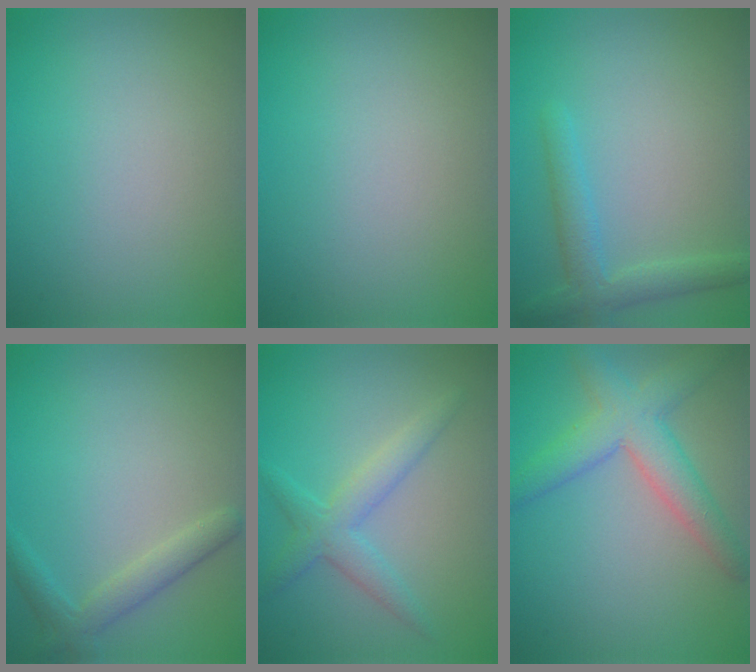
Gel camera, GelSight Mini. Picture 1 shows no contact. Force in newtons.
{"total": 0.0}
{"total": 2.8, "press": 2.8, "slide": 0.2}
{"total": 2.3, "press": 2.3, "slide": 0.1}
{"total": 3.0, "press": 3.0, "slide": 0.1}
{"total": 5.1, "press": 5.1, "slide": 0.2}